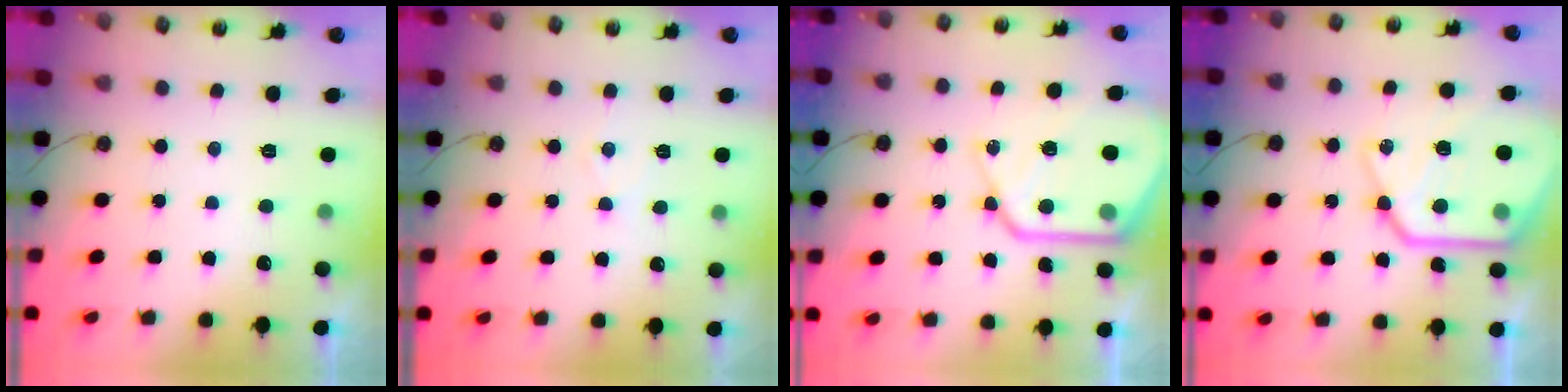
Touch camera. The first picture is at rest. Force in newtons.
{"total": 4.1, "press": 4.1, "slide": 0.6}
{"total": 18.9, "press": 18.7, "slide": 2.2}
{"total": 23.6, "press": 23.5, "slide": 2.4}